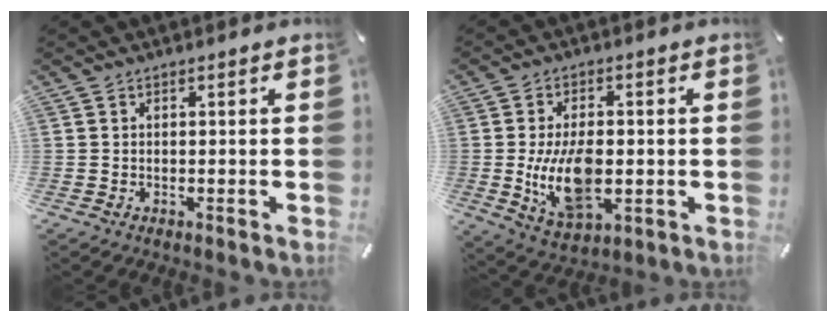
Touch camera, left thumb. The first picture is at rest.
{"total": 12.4, "force": [-1.2, 6.8, 10.2], "torque": [-0.198, -0.010, -0.016]}